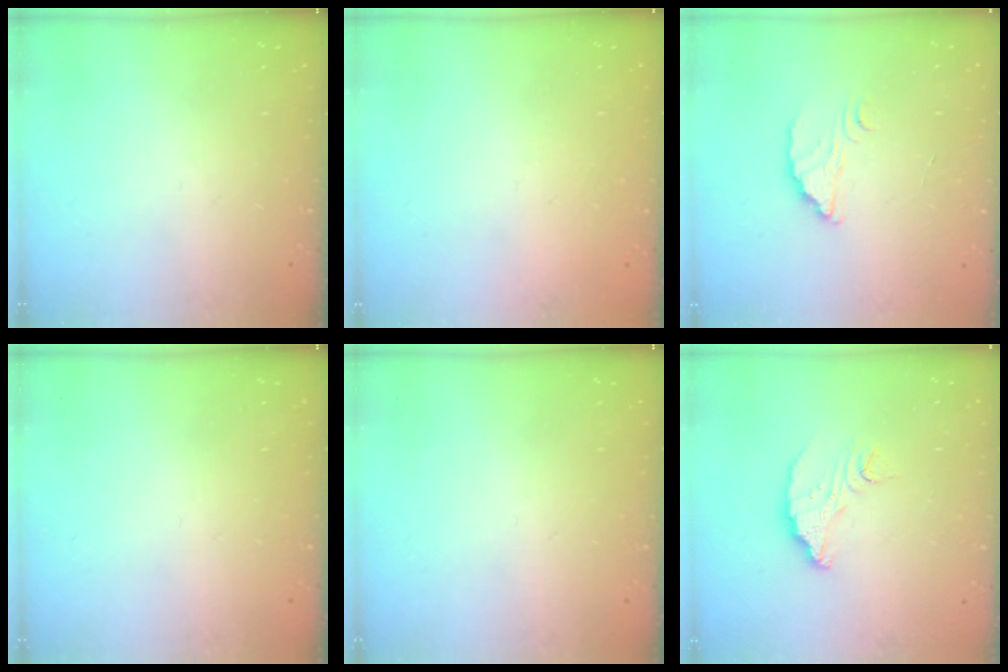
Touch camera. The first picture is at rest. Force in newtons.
{"total": 2.2, "press": 2.2, "slide": 0.1}
{"total": 2.7, "press": 2.7, "slide": 0.2}
{"total": 0.0}
{"total": 0.0}
{"total": 8.3, "press": 8.3, "slide": 0.5}